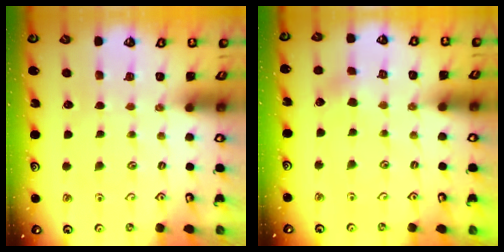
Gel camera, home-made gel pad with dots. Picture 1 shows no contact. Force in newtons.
{"total": 2.6, "press": 2.6, "slide": 0.4}